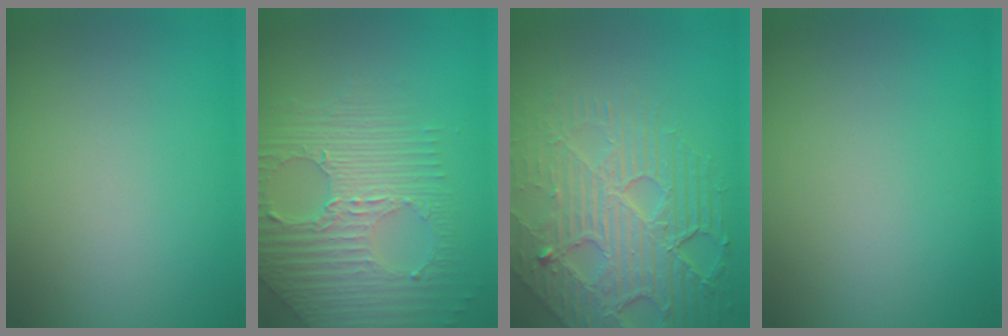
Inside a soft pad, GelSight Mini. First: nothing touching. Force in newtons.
{"total": 7.6, "press": 5.1, "slide": 5.6}
{"total": 7.8, "press": 5.9, "slide": 5.1}
{"total": 0.0}